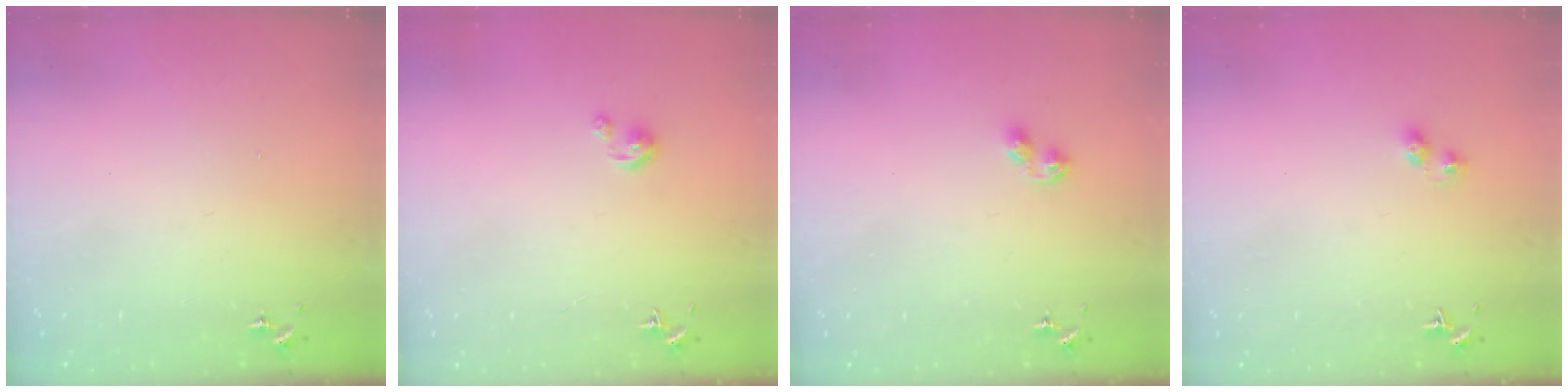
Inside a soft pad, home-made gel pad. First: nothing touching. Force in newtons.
{"total": 2.7, "press": 2.6, "slide": 0.3}
{"total": 3.7, "press": 3.7, "slide": 0.4}
{"total": 4.4, "press": 4.4, "slide": 0.3}